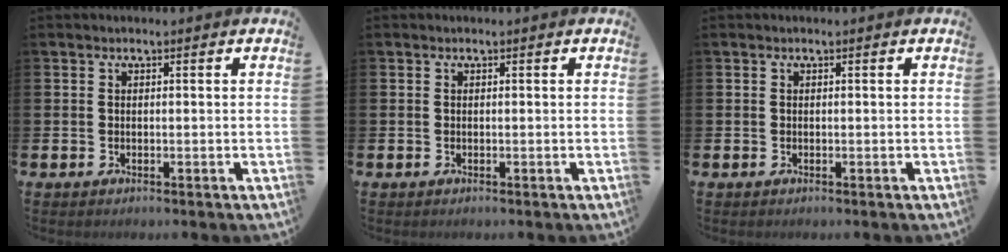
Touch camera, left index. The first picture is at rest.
{"total": 0.0}
{"total": 0.0}